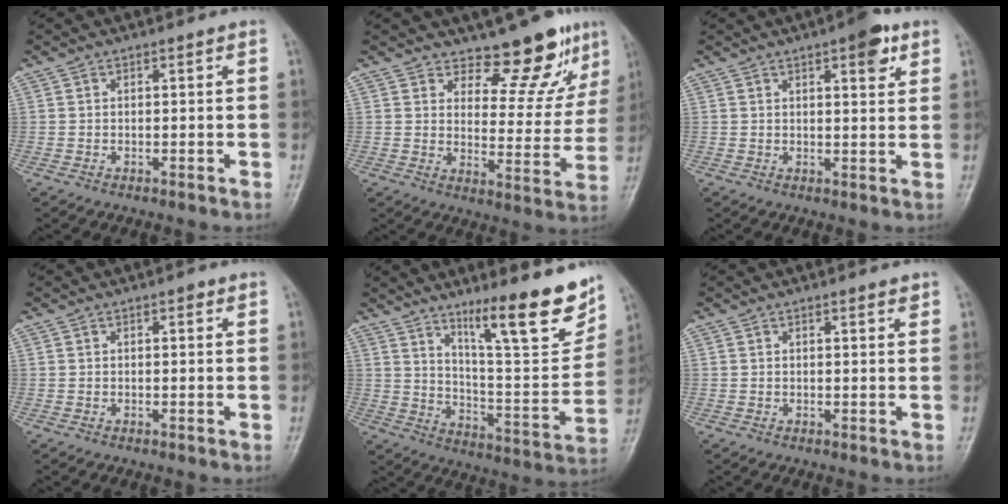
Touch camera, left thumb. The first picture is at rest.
{"total": 10.9, "force": [9.0, 4.2, 4.5], "torque": [-0.017, -0.081, 0.125]}
{"total": 5.8, "force": [3.1, 1.9, 4.5], "torque": [-0.046, -0.011, 0.037]}
{"total": 0.9, "force": [0.4, 0.4, 0.6], "torque": [-0.004, 0.001, 0.003]}
{"total": 18.4, "force": [12.2, 3.4, 13.4], "torque": [-0.161, -0.080, 0.196]}
{"total": 1.2, "force": [0.9, 0.3, 0.8], "torque": [-0.010, -0.005, 0.012]}